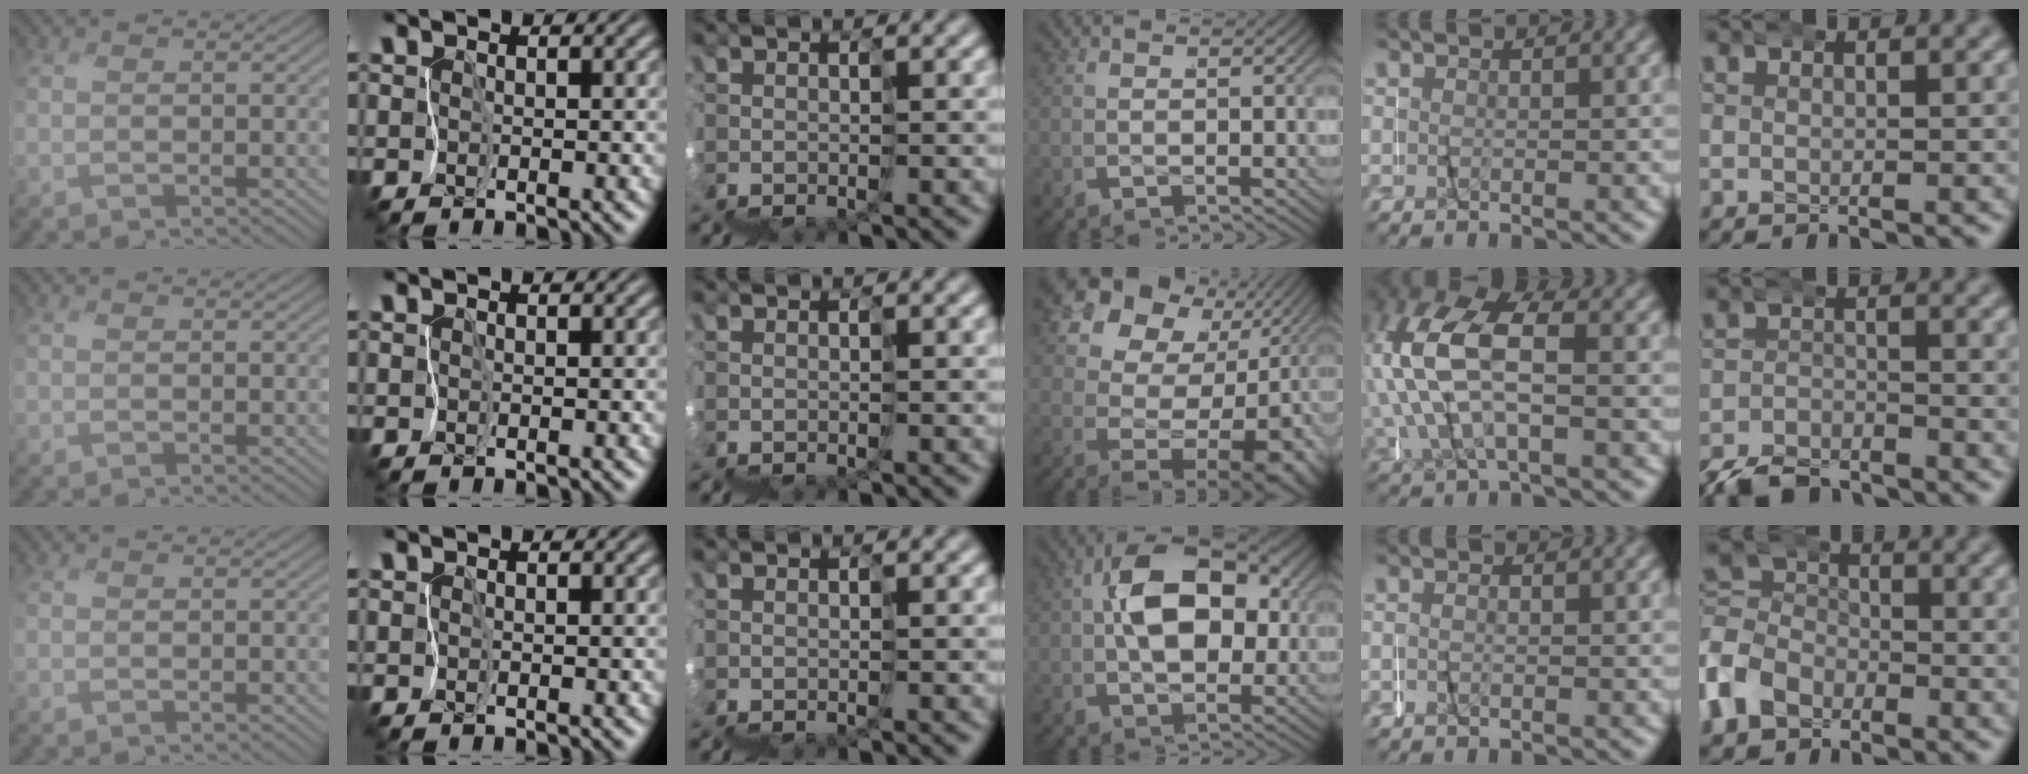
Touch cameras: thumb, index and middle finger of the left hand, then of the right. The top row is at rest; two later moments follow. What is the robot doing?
{"motion": "wrap", "object": "netting"}